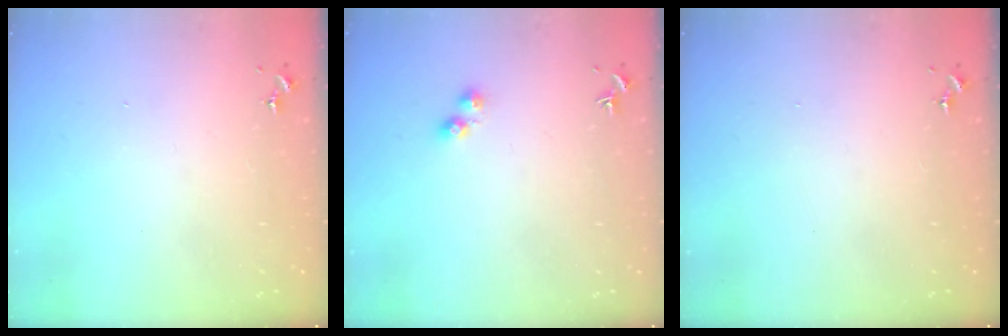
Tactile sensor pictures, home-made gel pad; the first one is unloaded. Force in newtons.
{"total": 2.2, "press": 2.2, "slide": 0.6}
{"total": 0.0}